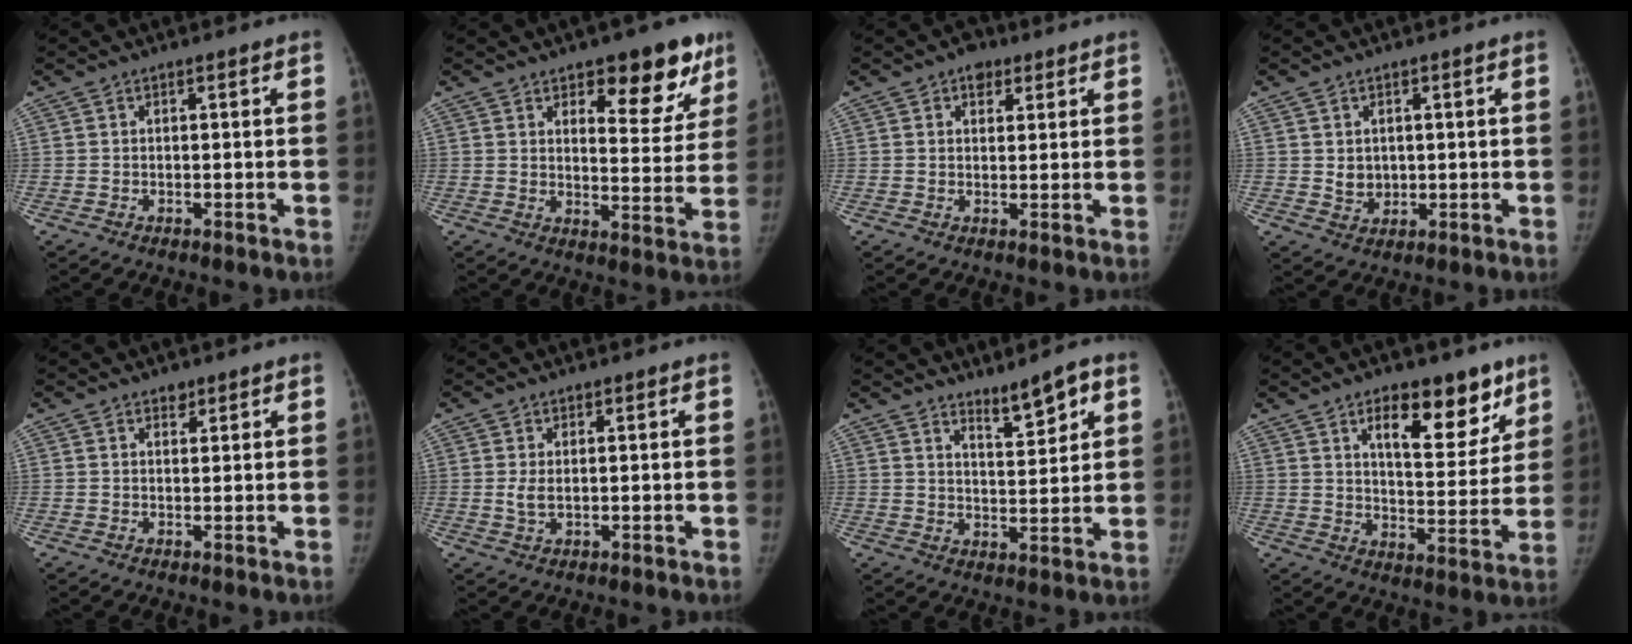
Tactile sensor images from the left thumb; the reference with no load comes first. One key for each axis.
{"total": 13.2, "fx": 7.9, "fy": 6.0, "fz": 8.7, "tx": -0.049, "ty": -0.045, "tz": 0.107}
{"total": 3.8, "fx": 2.2, "fy": 2.7, "fz": 1.6, "tx": 0.000, "ty": -0.007, "tz": 0.029}
{"total": 3.5, "fx": 0.6, "fy": 3.0, "fz": 1.7, "tx": -0.015, "ty": -0.008, "tz": 0.020}
{"total": 1.6, "fx": 1.2, "fy": 0.9, "fz": 0.4, "tx": 0.005, "ty": -0.008, "tz": 0.016}
{"total": 2.3, "fx": 0.4, "fy": 1.4, "fz": 1.8, "tx": -0.035, "ty": -0.007, "tz": 0.012}
{"total": 6.4, "fx": 4.4, "fy": 1.6, "fz": 4.3, "tx": -0.054, "ty": -0.036, "tz": 0.072}
{"total": 14.5, "fx": 8.7, "fy": 6.7, "fz": 9.5, "tx": -0.083, "ty": -0.052, "tz": 0.133}